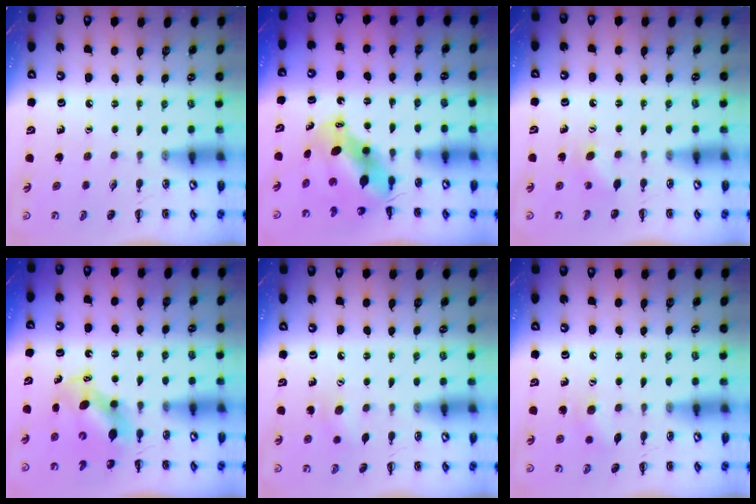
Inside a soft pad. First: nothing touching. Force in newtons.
{"total": 7.6, "press": 7.4, "slide": 1.9}
{"total": 4.4, "press": 4.3, "slide": 0.9}
{"total": 6.4, "press": 6.4, "slide": 0.8}
{"total": 7.7, "press": 7.5, "slide": 1.6}
{"total": 5.6, "press": 5.5, "slide": 1.4}